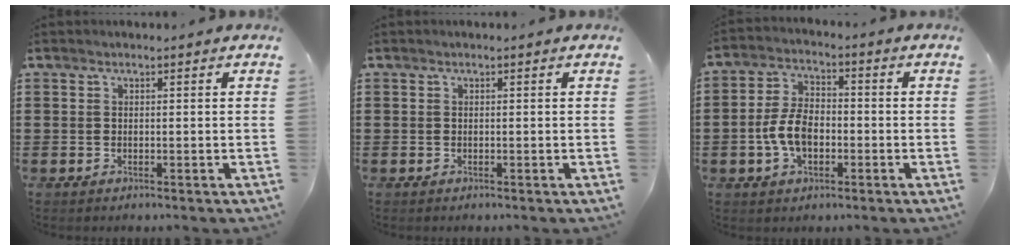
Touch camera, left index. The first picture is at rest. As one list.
[{"total": 0.0}, {"total": 7.1, "force": [-1.7, 4.1, 5.5], "torque": [-0.130, 0.002, -0.037]}]